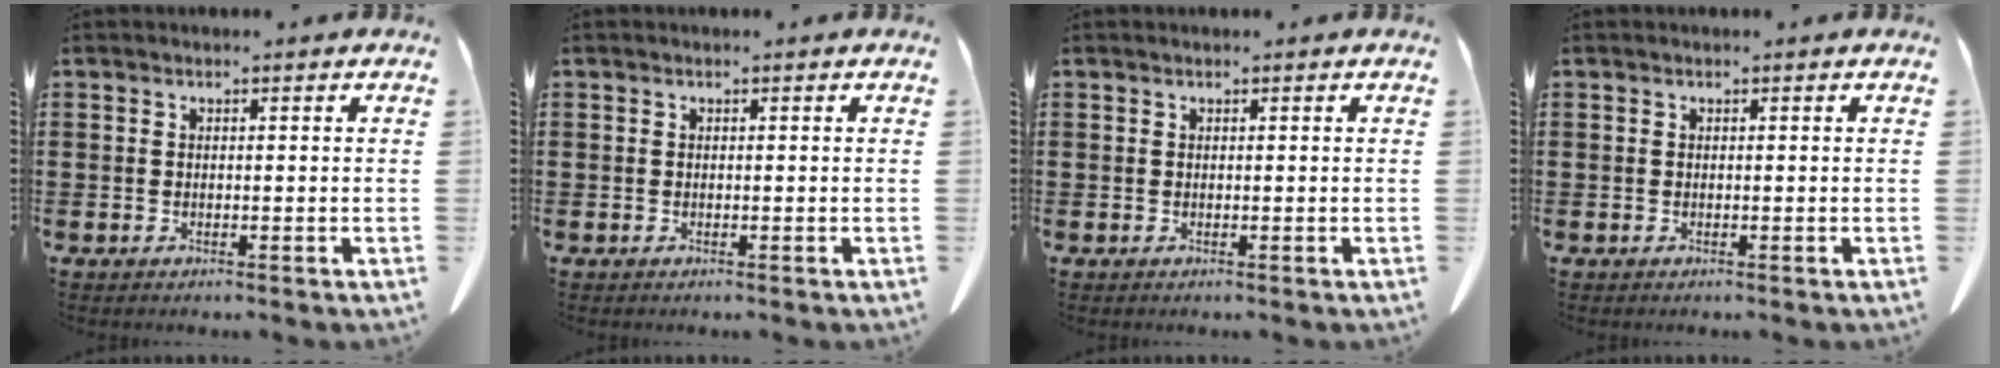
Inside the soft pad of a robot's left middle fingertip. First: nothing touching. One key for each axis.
{"total": 0.0}
{"total": 0.0}
{"total": 0.0}